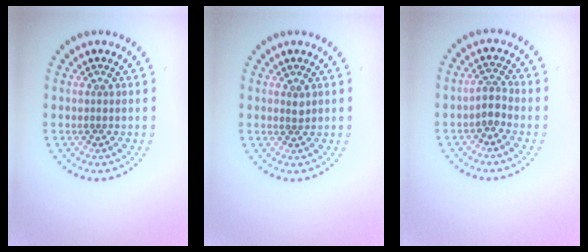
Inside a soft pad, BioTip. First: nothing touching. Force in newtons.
{"total": 0.6, "press": 0.5, "slide": 0.3}
{"total": 1.7, "press": 1.2, "slide": 1.2}